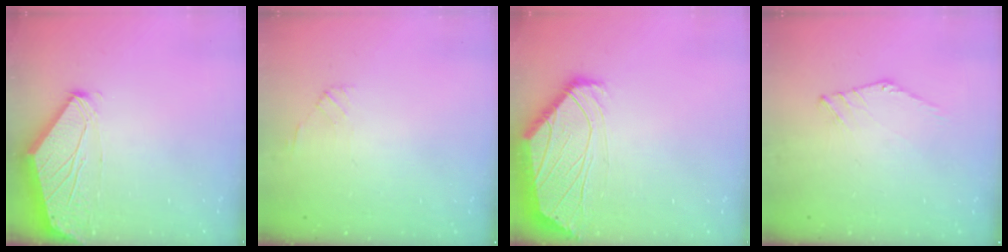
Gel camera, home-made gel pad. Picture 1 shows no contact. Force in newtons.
{"total": 1.4, "press": 1.3, "slide": 0.4}
{"total": 1.1, "press": 1.0, "slide": 0.6}
{"total": 1.6, "press": 1.5, "slide": 0.4}